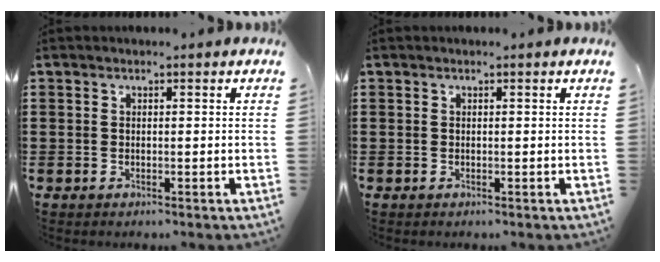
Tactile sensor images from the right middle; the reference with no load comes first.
{"total": 0.0}